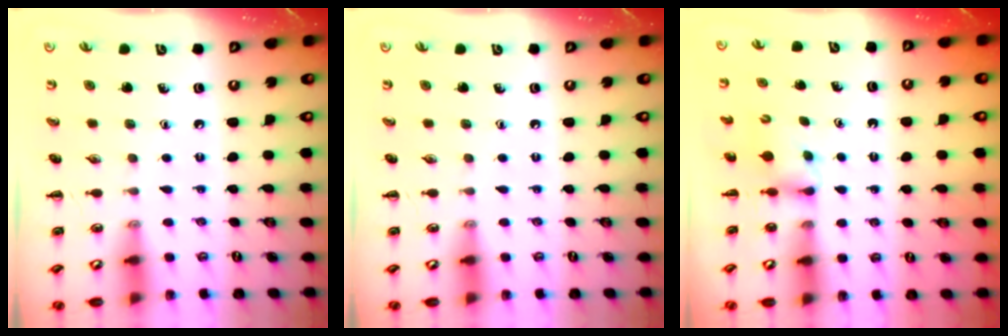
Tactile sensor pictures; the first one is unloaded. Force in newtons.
{"total": 0.0}
{"total": 2.8, "press": 2.5, "slide": 1.3}